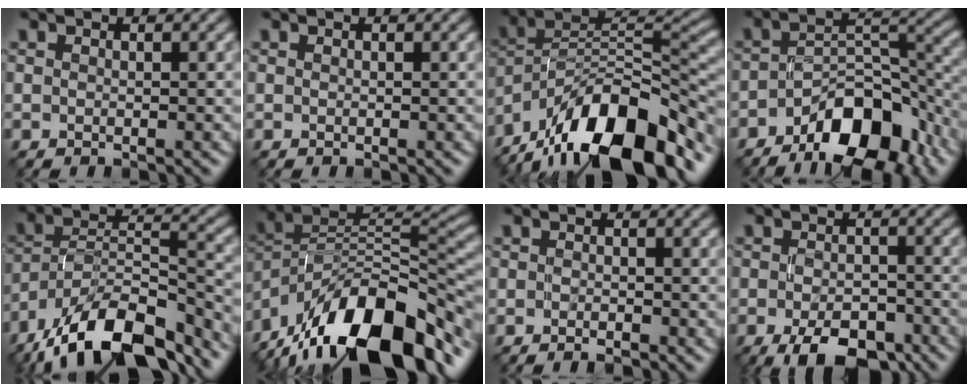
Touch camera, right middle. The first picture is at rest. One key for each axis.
{"total": 0.0}
{"total": 15.5, "fx": -10.5, "fy": 6.3, "fz": 9.5, "tx": -0.170, "ty": 0.024, "tz": -0.194}
{"total": 10.2, "fx": -6.7, "fy": 4.0, "fz": 6.5, "tx": -0.098, "ty": 0.005, "tz": -0.115}
{"total": 13.6, "fx": -10.4, "fy": 4.5, "fz": 7.5, "tx": -0.132, "ty": 0.015, "tz": -0.190}
{"total": 16.6, "fx": -10.3, "fy": 7.5, "fz": 10.6, "tx": -0.201, "ty": 0.020, "tz": -0.181}
{"total": 1.1, "fx": -0.7, "fy": 0.3, "fz": 0.7, "tx": -0.012, "ty": -0.002, "tz": -0.014}
{"total": 6.2, "fx": -4.0, "fy": 2.8, "fz": 3.9, "tx": -0.059, "ty": -0.009, "tz": -0.066}